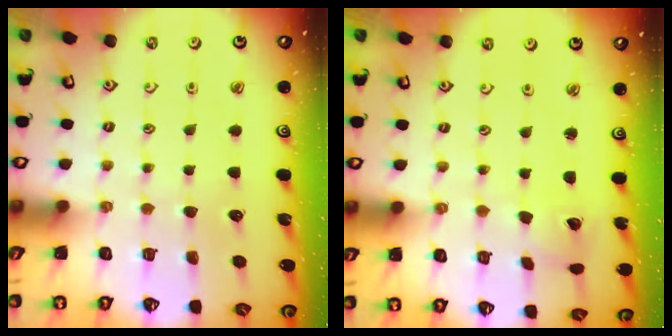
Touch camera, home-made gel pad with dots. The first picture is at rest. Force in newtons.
{"total": 1.8, "press": 1.8, "slide": 0.2}